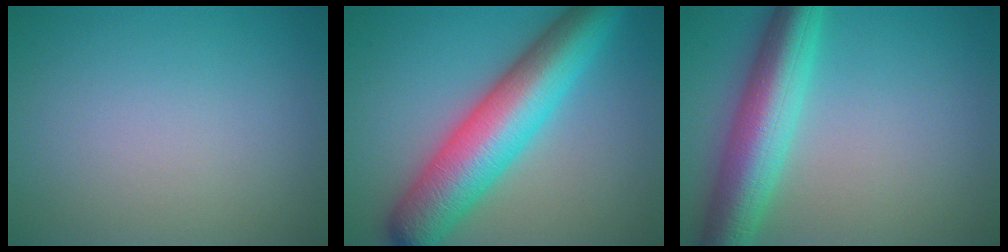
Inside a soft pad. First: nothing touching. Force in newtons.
{"total": 10.5, "press": 10.5, "slide": 0.3}
{"total": 8.0, "press": 7.9, "slide": 0.2}